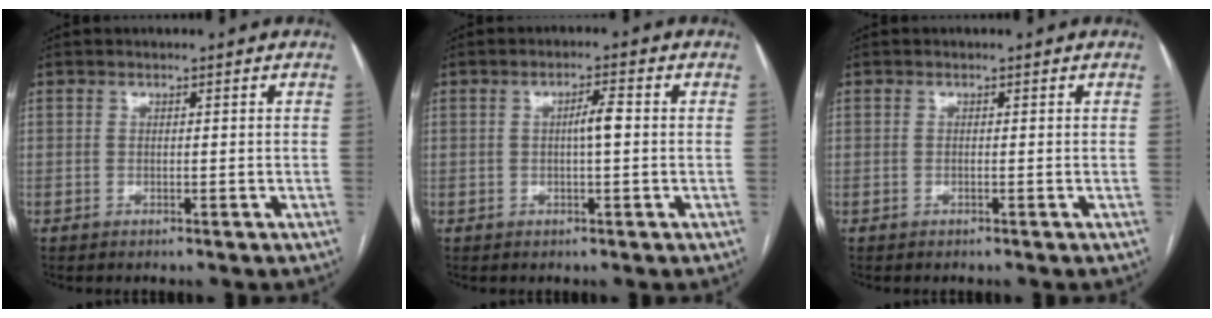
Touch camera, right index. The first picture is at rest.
{"total": 2.9, "force": [0.0, 0.3, 2.9], "torque": [-0.051, 0.004, 0.000]}
{"total": 0.0}